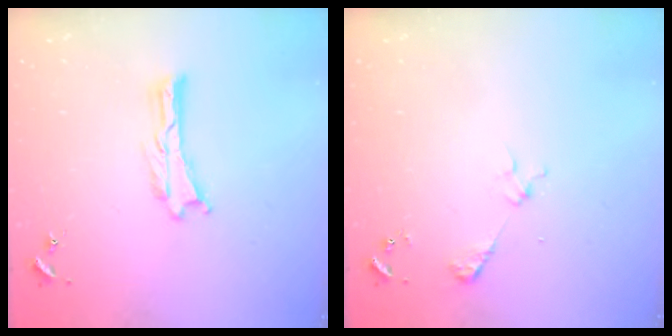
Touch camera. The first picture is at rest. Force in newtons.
{"total": 2.2, "press": 2.2, "slide": 0.2}